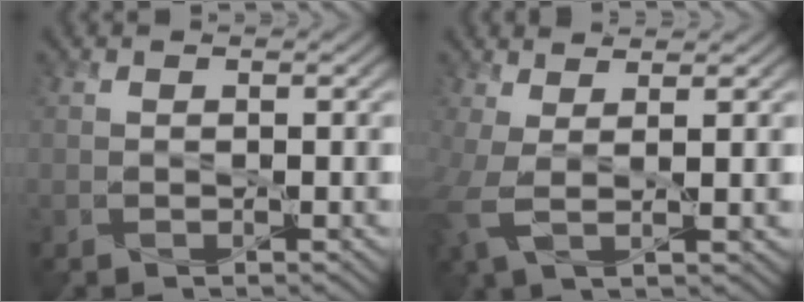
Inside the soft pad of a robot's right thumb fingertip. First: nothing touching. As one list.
[{"total": 4.8, "force": [0.9, 1.6, 4.4], "torque": [-0.101, 0.001, 0.012]}]